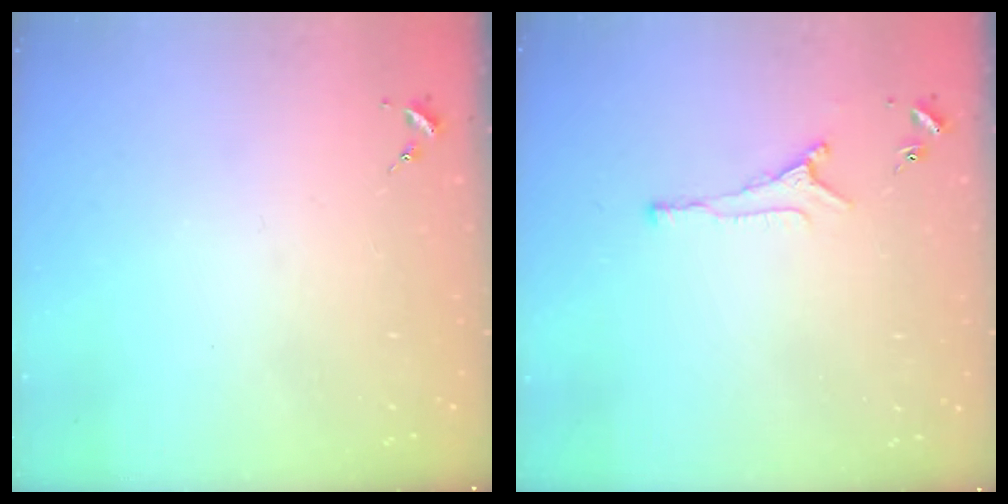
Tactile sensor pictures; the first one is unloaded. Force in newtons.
{"total": 6.0, "press": 5.9, "slide": 0.8}